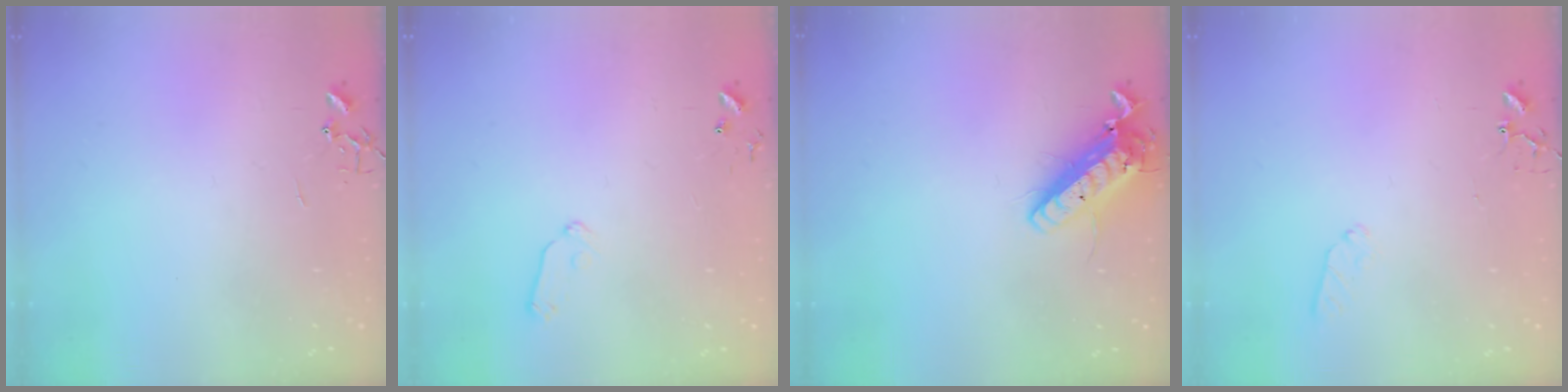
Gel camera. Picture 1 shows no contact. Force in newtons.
{"total": 6.5, "press": 6.4, "slide": 1.0}
{"total": 15.3, "press": 15.1, "slide": 2.8}
{"total": 6.6, "press": 6.5, "slide": 0.6}